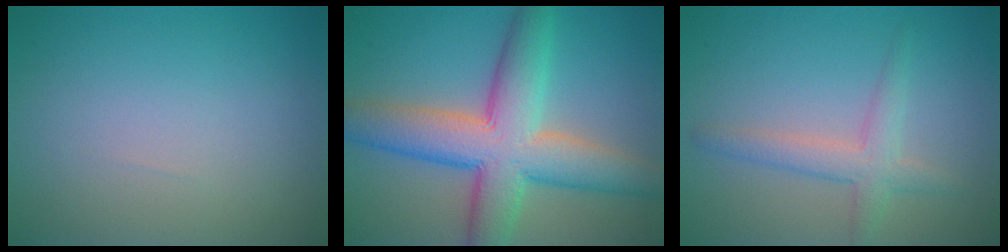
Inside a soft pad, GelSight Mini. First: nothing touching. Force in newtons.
{"total": 9.6, "press": 9.6, "slide": 0.4}
{"total": 1.9, "press": 1.8, "slide": 0.3}